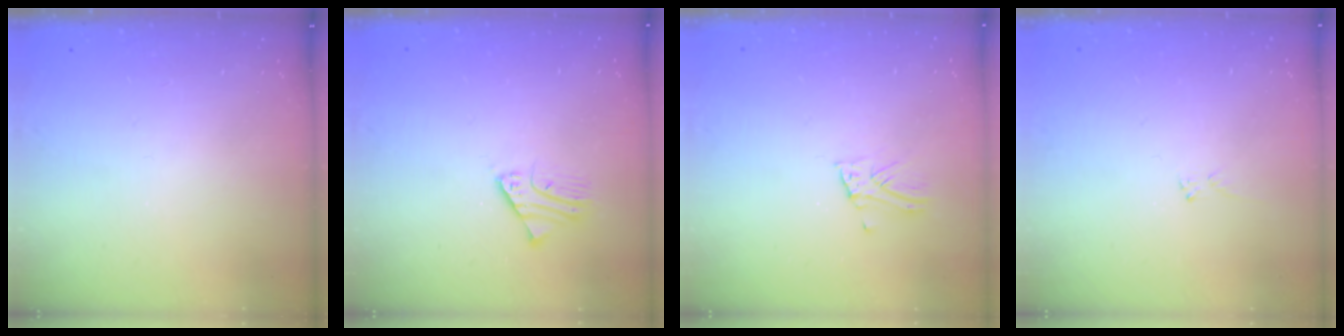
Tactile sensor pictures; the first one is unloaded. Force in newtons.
{"total": 2.5, "press": 2.5, "slide": 0.2}
{"total": 3.5, "press": 3.5, "slide": 0.2}
{"total": 3.3, "press": 3.3, "slide": 0.0}